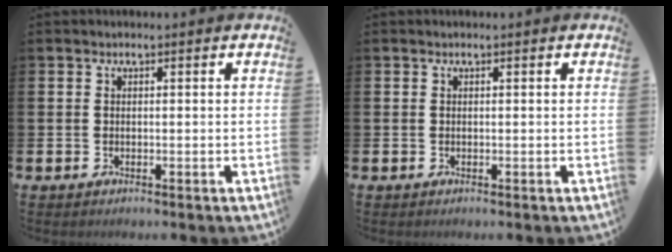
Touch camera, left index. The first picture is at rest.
{"total": 0.0}